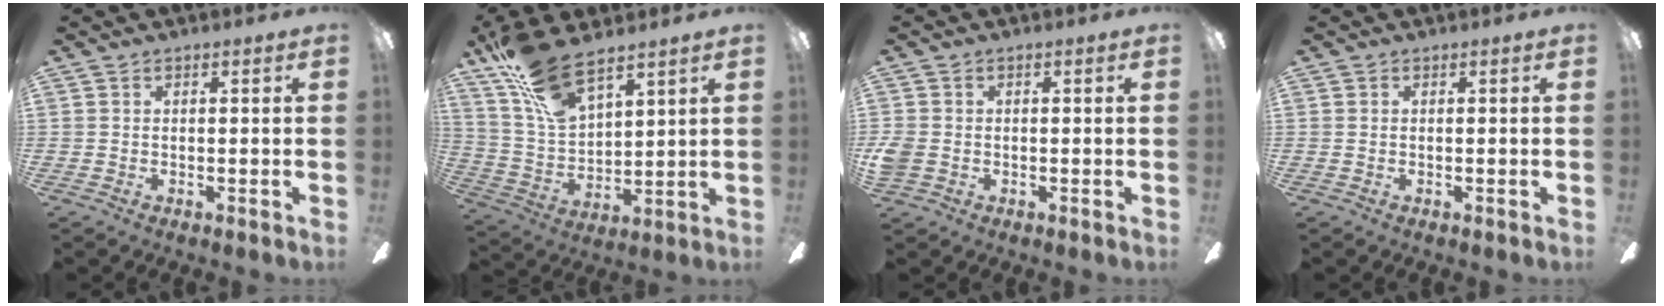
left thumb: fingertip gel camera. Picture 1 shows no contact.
{"total": 15.1, "force": [11.5, 4.8, 8.5], "torque": [-0.195, -0.055, 0.209]}
{"total": 3.5, "force": [-0.6, 2.9, 1.9], "torque": [-0.044, 0.004, -0.013]}
{"total": 0.0}